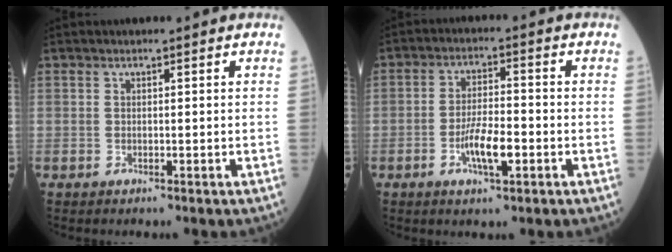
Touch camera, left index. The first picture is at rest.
{"total": 6.0, "force": [-2.3, 1.4, 5.3], "torque": [-0.104, -0.001, -0.043]}